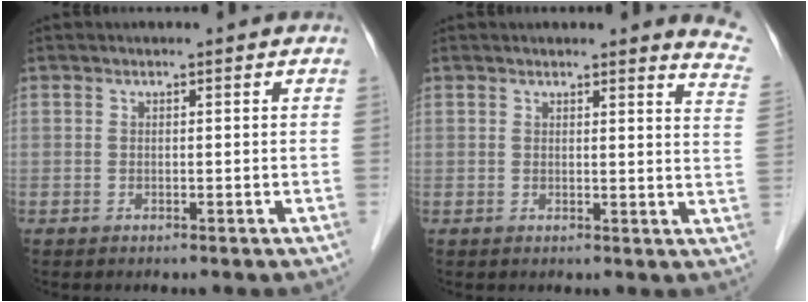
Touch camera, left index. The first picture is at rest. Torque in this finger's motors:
{"motor_torque": [0.99, -1.15, 0.29, 0.03]}